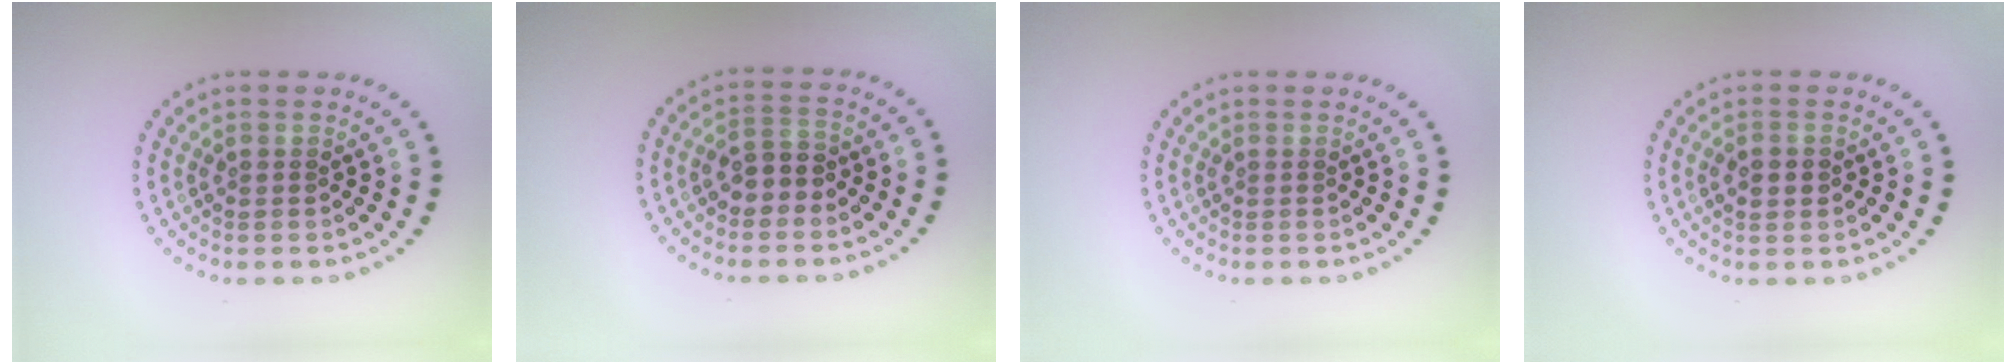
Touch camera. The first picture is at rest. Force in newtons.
{"total": 2.4, "press": 2.4, "slide": 0.7}
{"total": 0.0}
{"total": 2.1, "press": 2.1, "slide": 0.2}